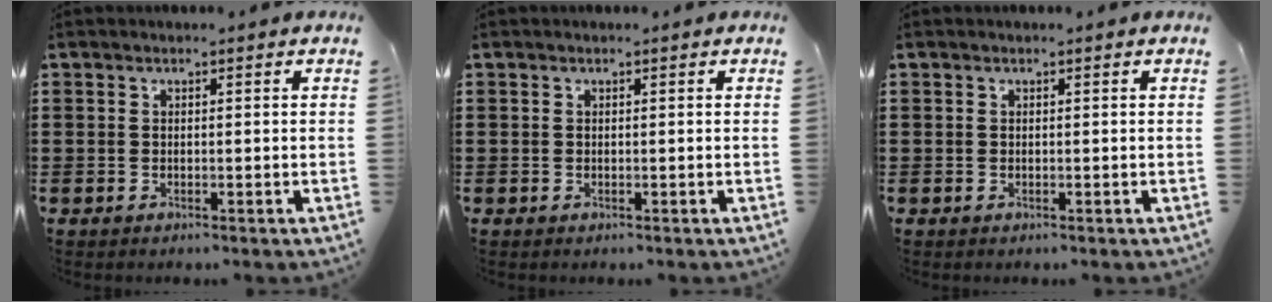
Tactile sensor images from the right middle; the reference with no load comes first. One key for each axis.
{"total": 0.0}
{"total": 0.0}